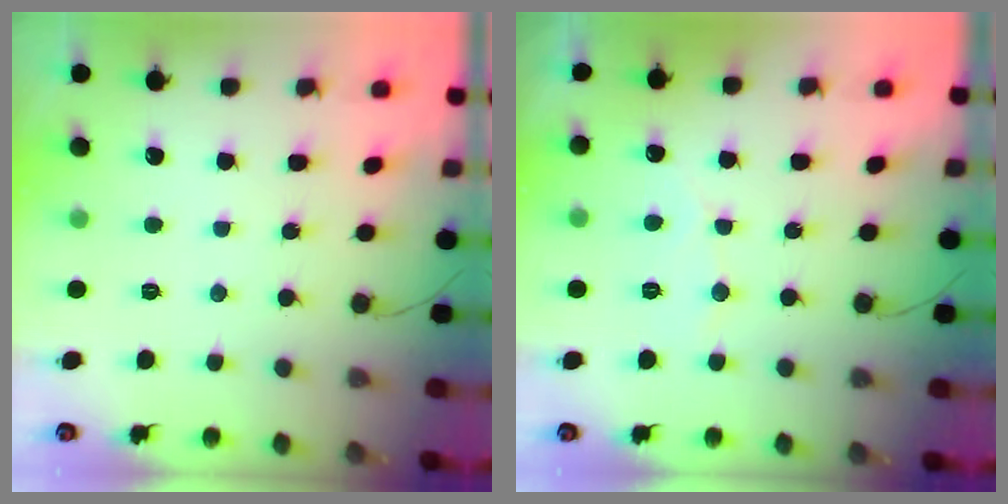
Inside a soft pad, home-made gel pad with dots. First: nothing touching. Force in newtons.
{"total": 4.1, "press": 4.1, "slide": 0.4}